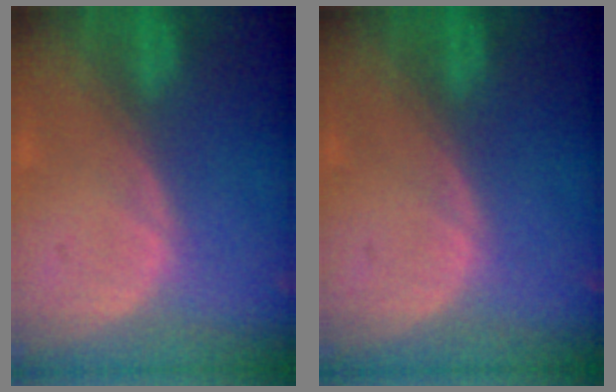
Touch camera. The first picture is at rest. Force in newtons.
{"total": 0.0}